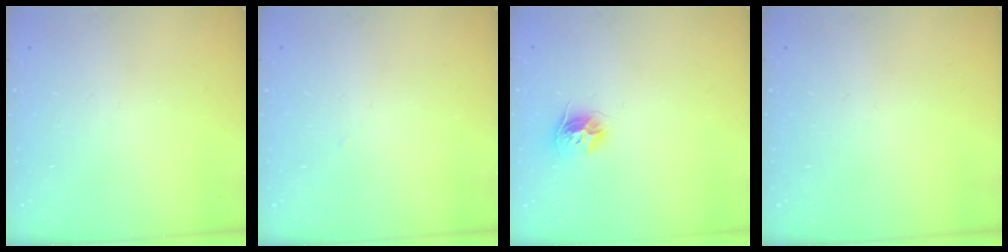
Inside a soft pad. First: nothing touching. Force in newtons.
{"total": 1.3, "press": 1.3, "slide": 0.0}
{"total": 9.8, "press": 9.8, "slide": 0.7}
{"total": 0.0}